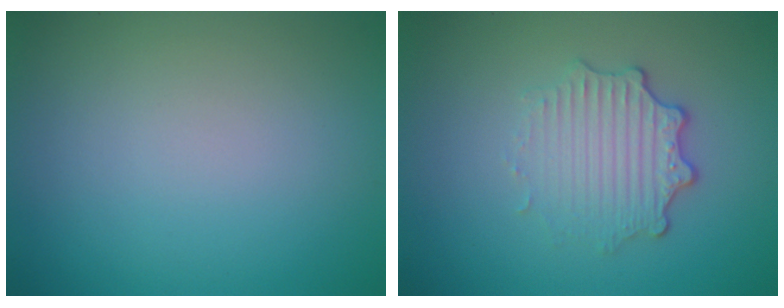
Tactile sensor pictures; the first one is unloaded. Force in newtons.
{"total": 3.4, "press": 2.7, "slide": 2.0}